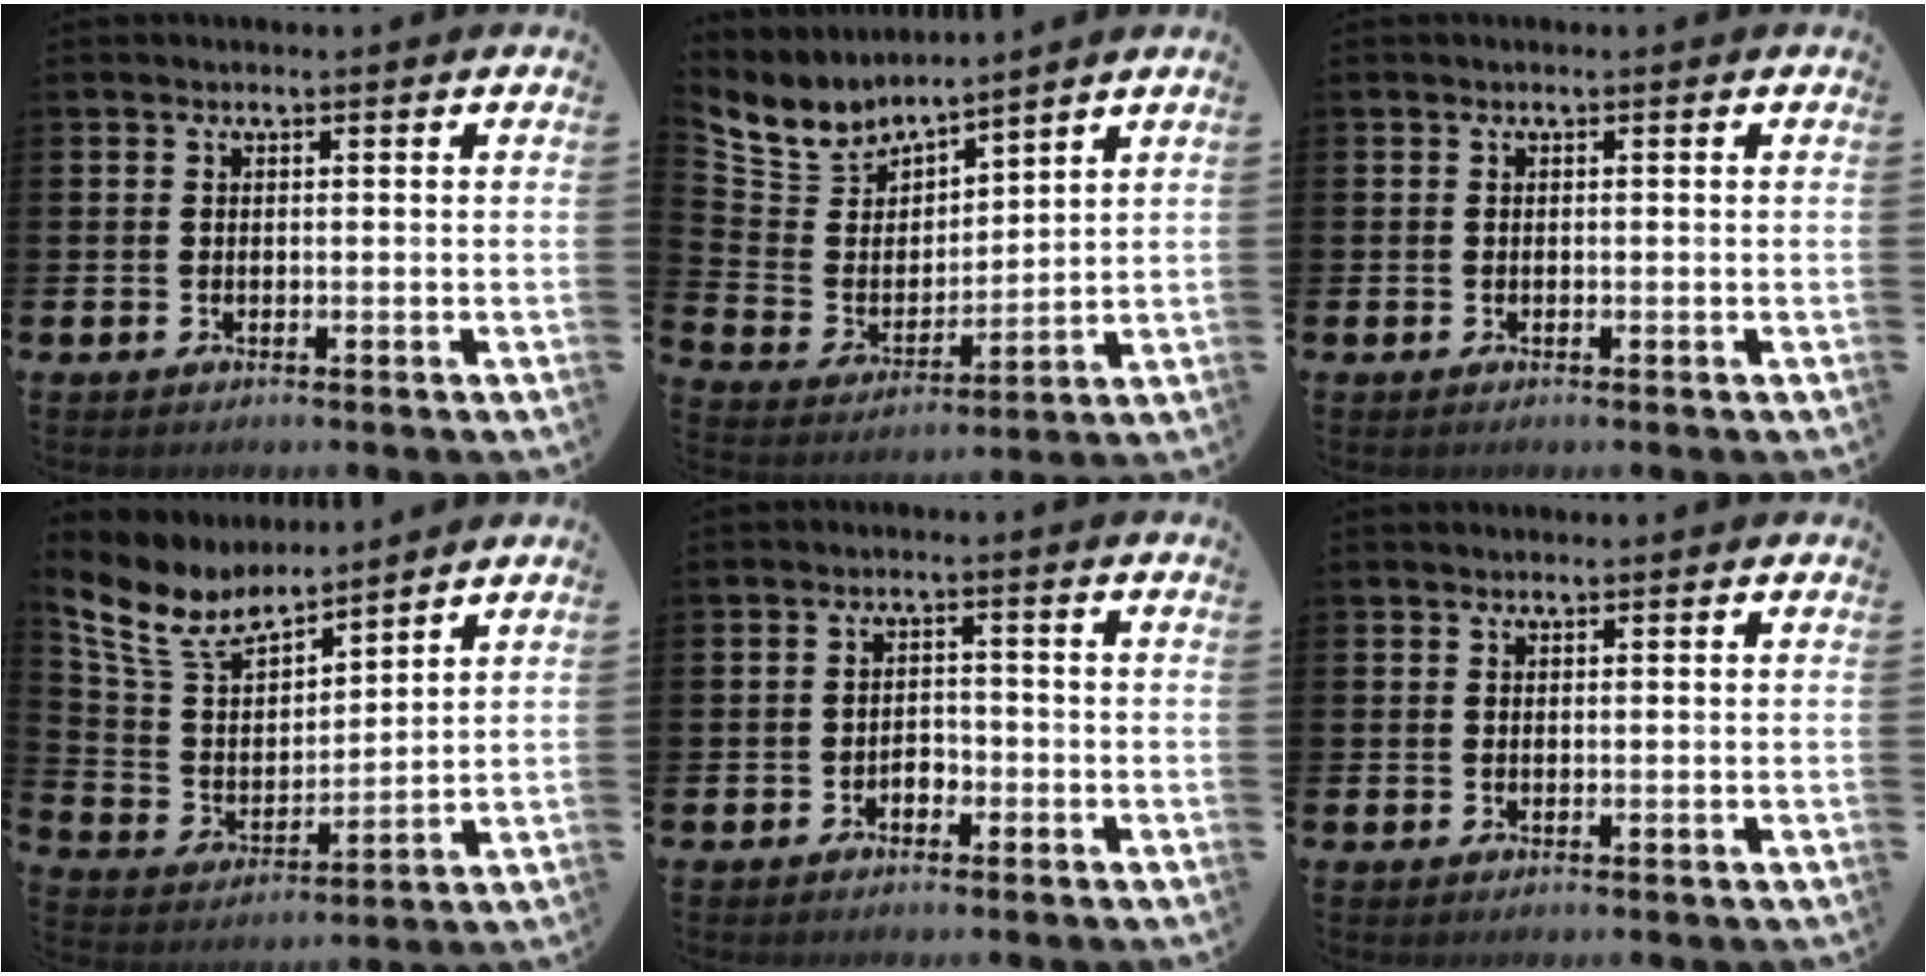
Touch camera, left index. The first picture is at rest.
{"total": 5.7, "force": [5.3, 2.0, 0.1], "torque": [-0.046, -0.048, 0.092]}
{"total": 0.0}
{"total": 9.0, "force": [7.8, 3.4, 3.1], "torque": [-0.105, -0.038, 0.142]}
{"total": 1.8, "force": [-1.2, 1.2, 0.6], "torque": [-0.012, 0.002, -0.027]}
{"total": 0.6, "force": [0.6, 0.1, 0.1], "torque": [0.000, 0.001, 0.010]}